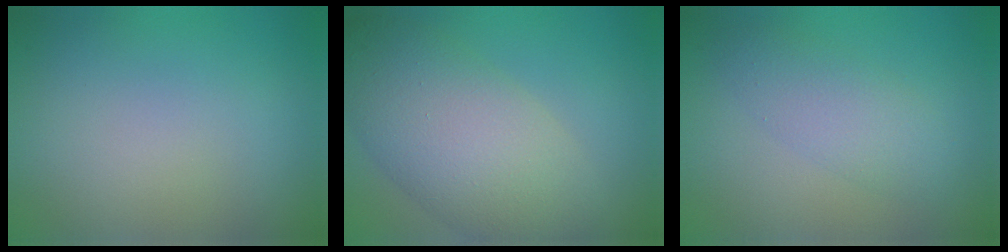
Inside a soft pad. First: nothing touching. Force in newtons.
{"total": 9.9, "press": 9.9, "slide": 0.1}
{"total": 2.3, "press": 2.3, "slide": 0.2}